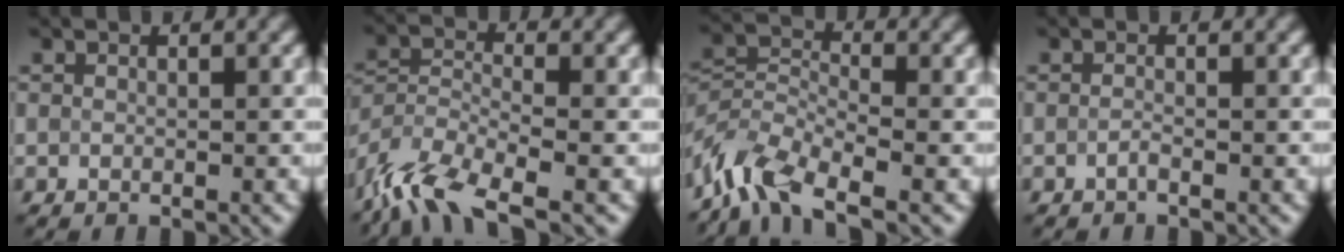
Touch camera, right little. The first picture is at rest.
{"total": 7.9, "force": [-6.3, 2.2, 4.3], "torque": [-0.087, -0.007, -0.132]}
{"total": 6.3, "force": [-5.0, 2.1, 3.3], "torque": [-0.066, -0.002, -0.113]}
{"total": 0.7, "force": [-0.7, 0.1, 0.3], "torque": [-0.012, -0.001, -0.016]}